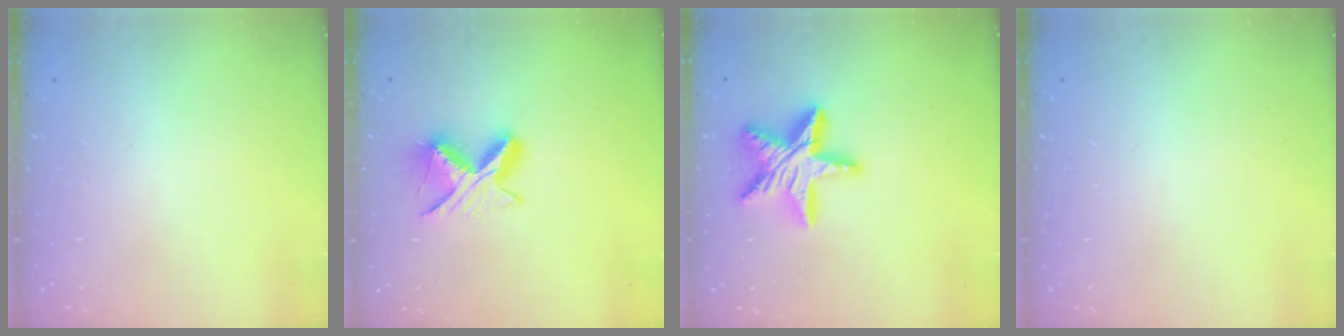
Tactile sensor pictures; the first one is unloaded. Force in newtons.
{"total": 8.6, "press": 8.5, "slide": 1.3}
{"total": 17.4, "press": 17.4, "slide": 1.6}
{"total": 0.0}